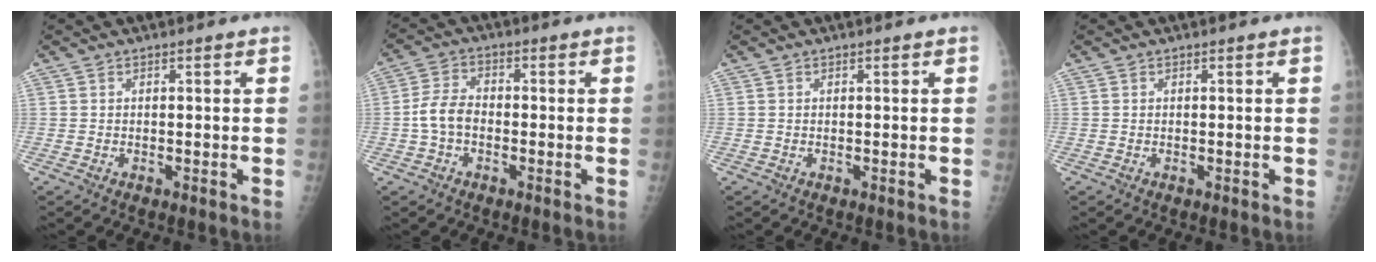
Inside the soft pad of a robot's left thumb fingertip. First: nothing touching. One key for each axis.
{"total": 5.6, "fx": -1.3, "fy": 3.8, "fz": 3.9, "tx": -0.074, "ty": 0.019, "tz": -0.031}
{"total": 0.0}
{"total": 0.0}